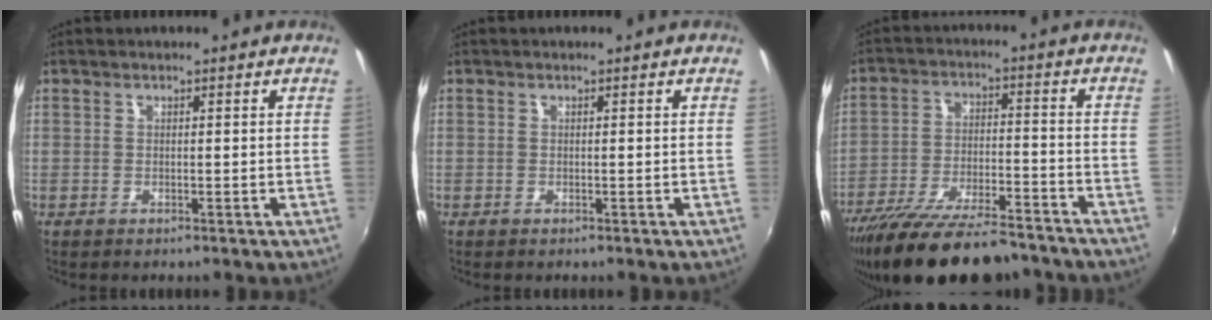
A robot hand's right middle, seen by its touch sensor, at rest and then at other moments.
{"total": 0.0}
{"total": 20.2, "force": [-16.9, 4.9, 9.9], "torque": [-0.190, -0.038, -0.261]}